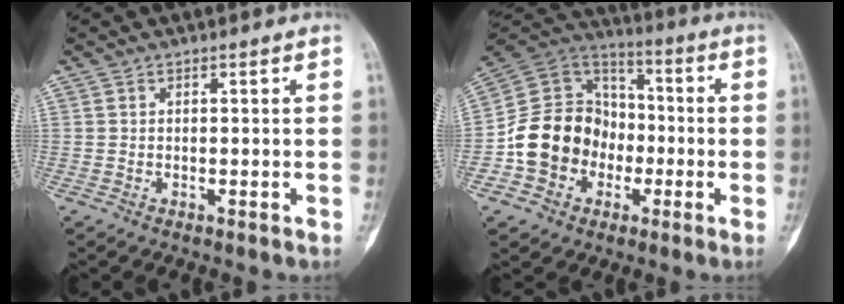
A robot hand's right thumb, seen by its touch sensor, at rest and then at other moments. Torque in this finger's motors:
{"motor_torque": [2.06, 2.18, 1.34, -0.71, 0.19]}